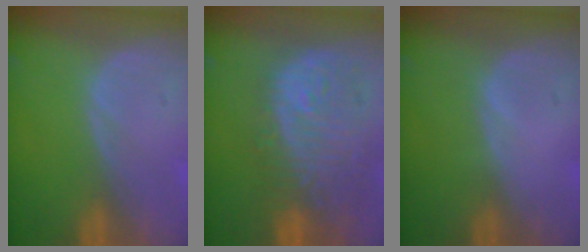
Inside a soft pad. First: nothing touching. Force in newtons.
{"total": 12.1, "press": 10.8, "slide": 5.6}
{"total": 0.0}